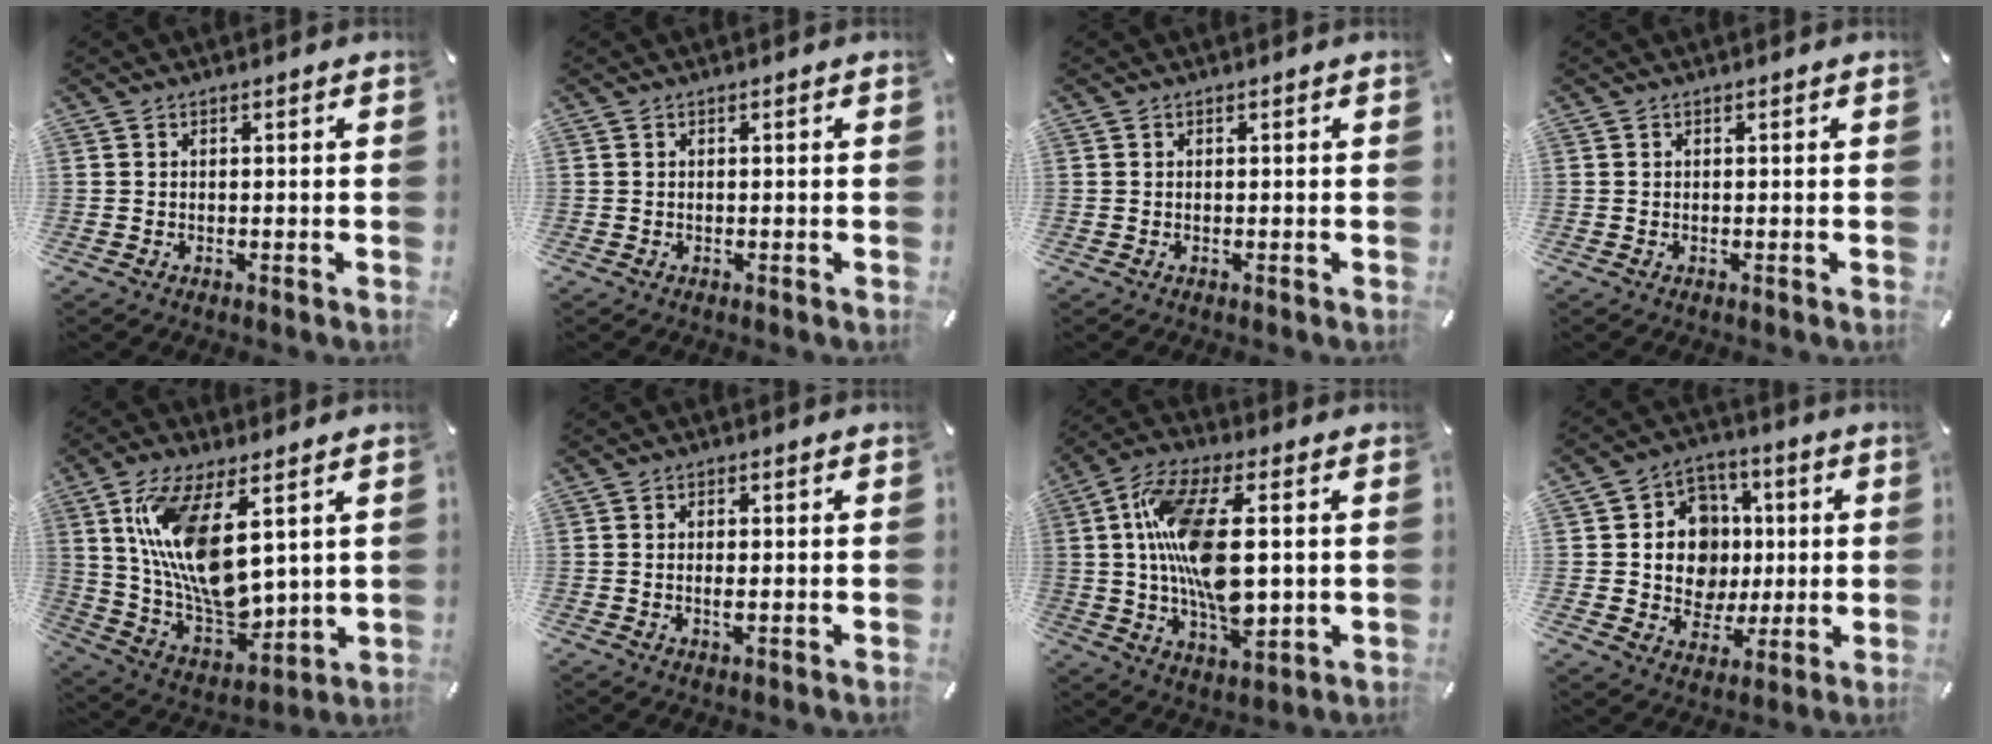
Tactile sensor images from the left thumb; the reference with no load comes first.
{"total": 0.0}
{"total": 0.0}
{"total": 0.0}
{"total": 16.8, "force": [6.2, 7.9, 13.4], "torque": [-0.287, -0.040, 0.110]}
{"total": 2.1, "force": [-0.1, 0.9, 1.9], "torque": [-0.035, 0.000, -0.003]}
{"total": 17.6, "force": [1.6, 7.8, 15.8], "torque": [-0.329, -0.003, 0.026]}
{"total": 12.6, "force": [0.5, 11.8, 4.4], "torque": [-0.061, 0.006, 0.020]}